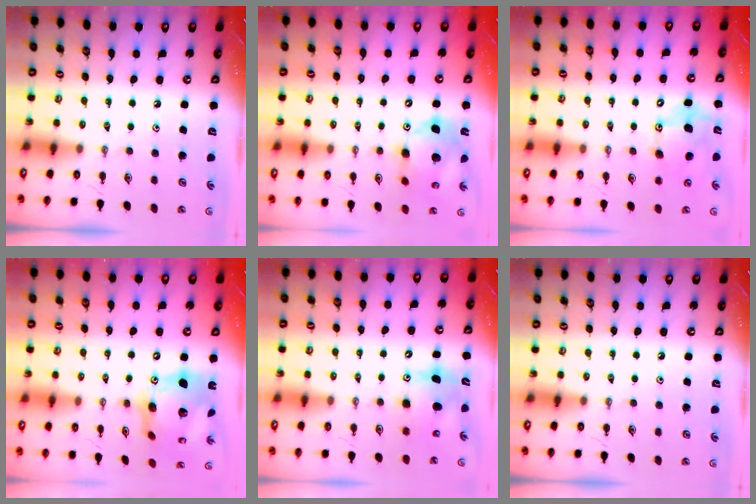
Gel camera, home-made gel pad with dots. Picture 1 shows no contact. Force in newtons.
{"total": 13.7, "press": 13.4, "slide": 2.4}
{"total": 11.8, "press": 11.8, "slide": 1.2}
{"total": 19.2, "press": 19.1, "slide": 2.0}
{"total": 8.9, "press": 8.7, "slide": 1.8}
{"total": 0.0}